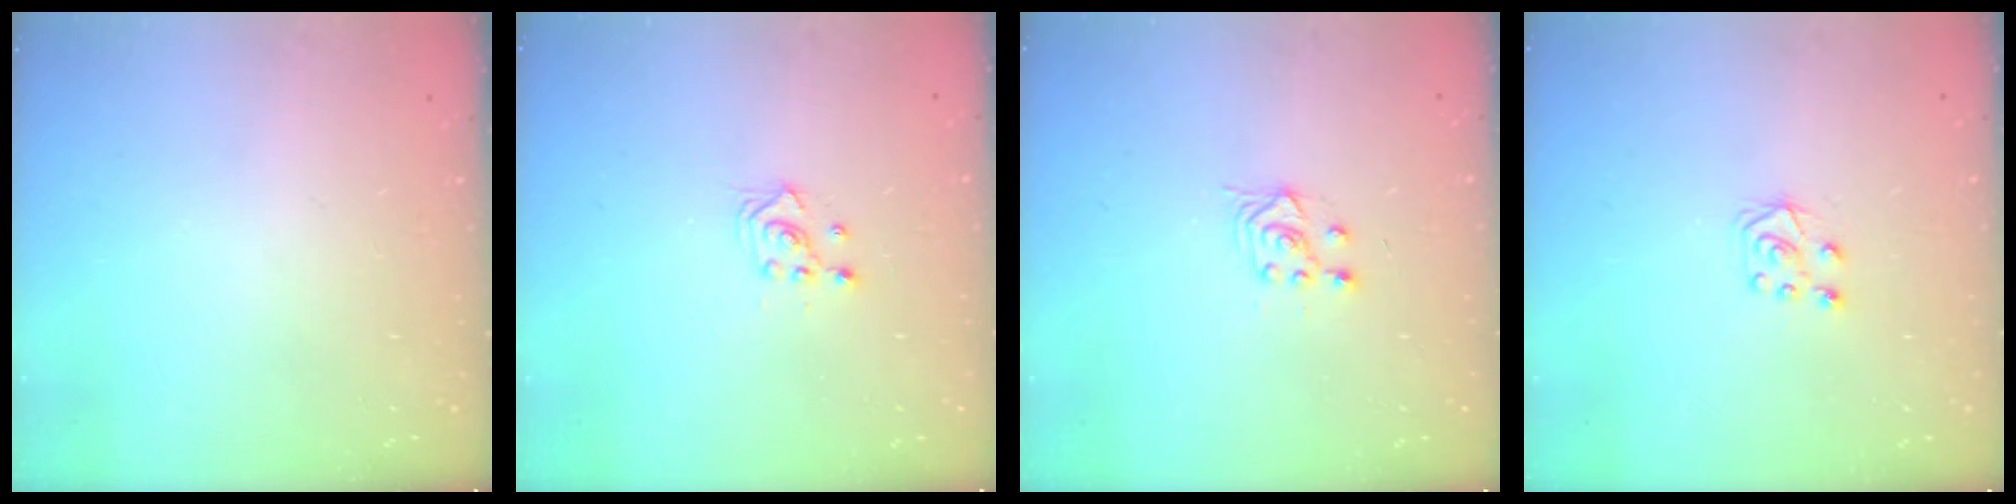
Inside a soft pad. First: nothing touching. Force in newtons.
{"total": 2.7, "press": 2.7, "slide": 0.2}
{"total": 4.2, "press": 4.0, "slide": 1.4}
{"total": 6.4, "press": 6.4, "slide": 0.6}